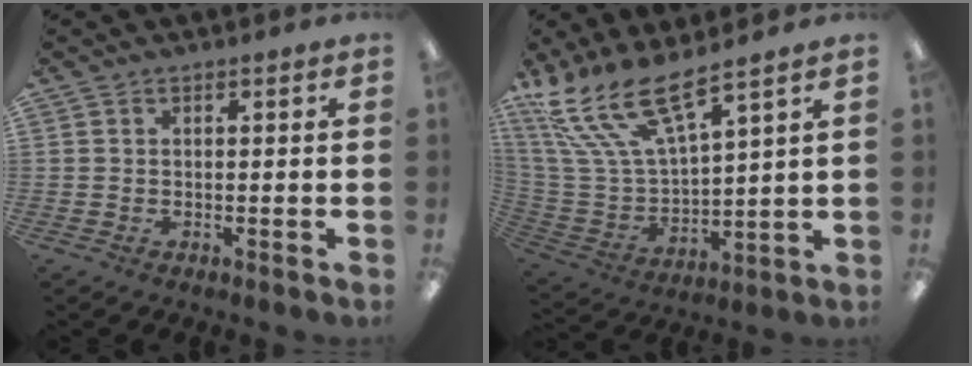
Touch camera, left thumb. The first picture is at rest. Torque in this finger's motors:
{"motor_torque": [2.31, 1.00, 1.48, -1.28, 0.60]}